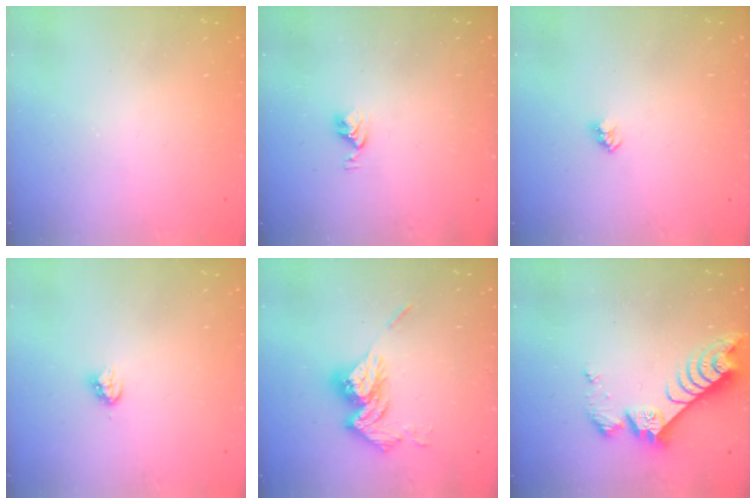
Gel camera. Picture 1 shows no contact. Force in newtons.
{"total": 4.0, "press": 4.0, "slide": 0.5}
{"total": 2.5, "press": 2.5, "slide": 0.1}
{"total": 3.6, "press": 3.6, "slide": 0.6}
{"total": 15.1, "press": 15.0, "slide": 1.5}
{"total": 8.3, "press": 8.3, "slide": 0.8}